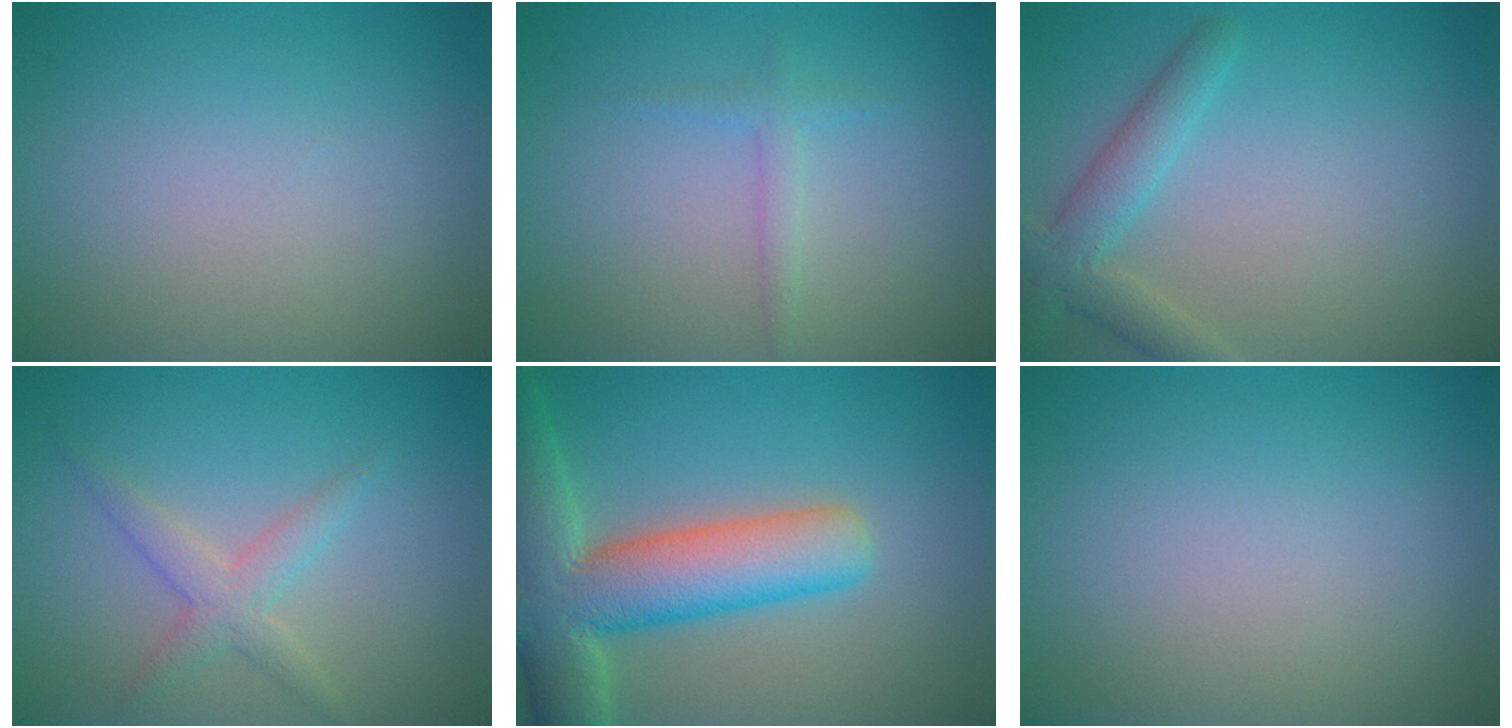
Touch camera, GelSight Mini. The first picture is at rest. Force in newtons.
{"total": 1.3, "press": 1.3, "slide": 0.1}
{"total": 3.4, "press": 3.4, "slide": 0.2}
{"total": 2.4, "press": 2.4, "slide": 0.1}
{"total": 10.4, "press": 10.4, "slide": 0.8}
{"total": 0.0}